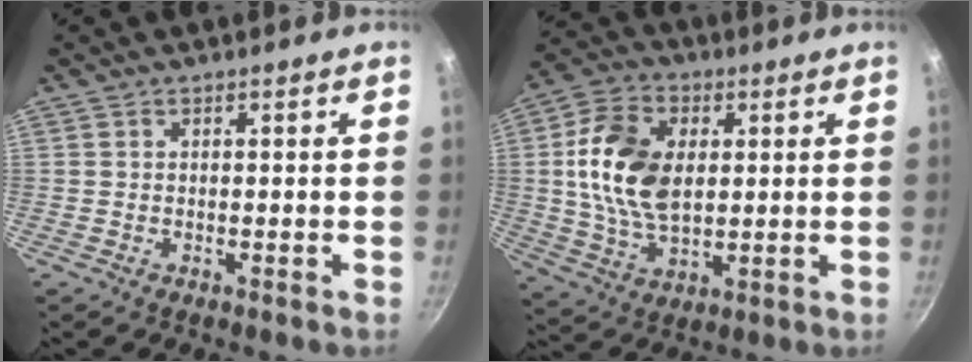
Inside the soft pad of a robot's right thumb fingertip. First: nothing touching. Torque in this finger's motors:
{"motor_torque": [0.29, 1.10, 1.51, -0.03, 0.34]}